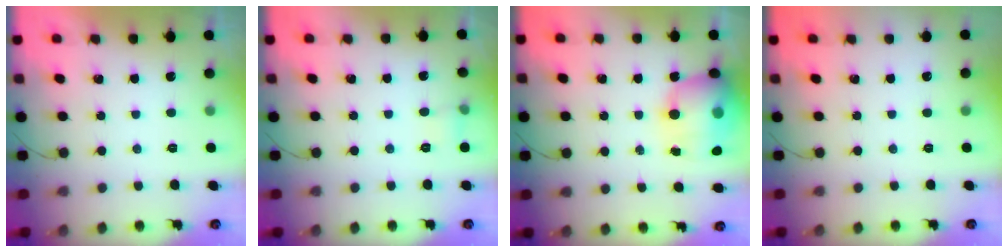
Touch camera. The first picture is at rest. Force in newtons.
{"total": 4.4, "press": 4.1, "slide": 1.6}
{"total": 16.7, "press": 16.2, "slide": 3.9}
{"total": 0.0}